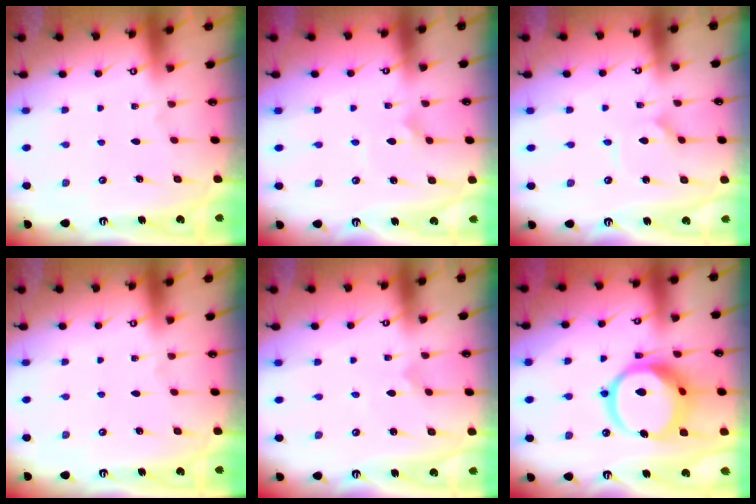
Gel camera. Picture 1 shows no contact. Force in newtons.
{"total": 4.7, "press": 4.6, "slide": 0.6}
{"total": 0.9, "press": 0.9, "slide": 0.0}
{"total": 0.0}
{"total": 0.0}
{"total": 18.5, "press": 18.3, "slide": 2.2}